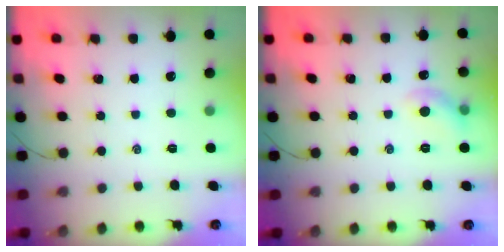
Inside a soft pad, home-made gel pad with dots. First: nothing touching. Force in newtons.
{"total": 6.0, "press": 5.9, "slide": 1.2}